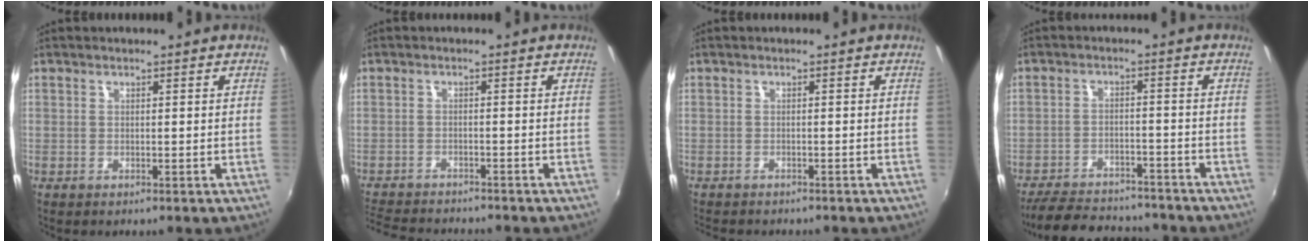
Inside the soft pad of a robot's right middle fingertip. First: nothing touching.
{"total": 9.3, "force": [-8.6, 1.7, 3.0], "torque": [-0.086, -0.012, -0.141]}
{"total": 3.0, "force": [-2.8, 0.6, 0.9], "torque": [-0.027, -0.014, -0.042]}
{"total": 16.2, "force": [-14.3, 4.8, 6.1], "torque": [-0.142, -0.003, -0.201]}